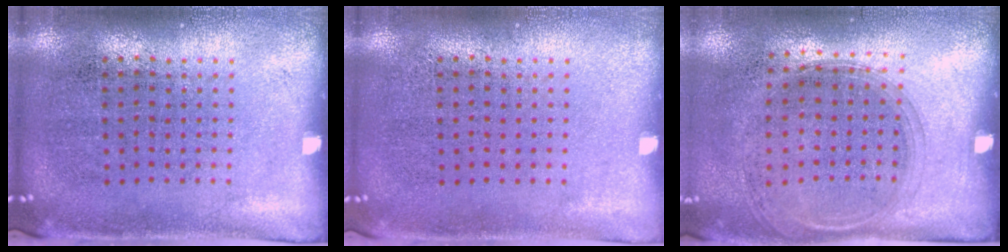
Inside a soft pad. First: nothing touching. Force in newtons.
{"total": 0.0}
{"total": 1.4, "press": 1.2, "slide": 0.6}